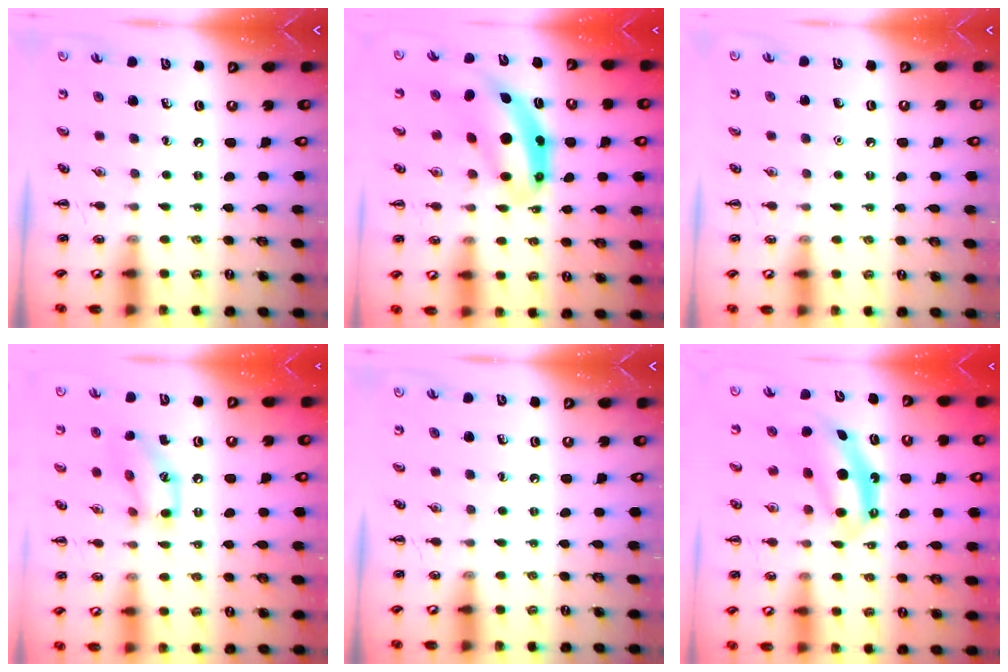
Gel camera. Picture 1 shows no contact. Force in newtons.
{"total": 9.4, "press": 9.1, "slide": 2.5}
{"total": 1.5, "press": 1.5, "slide": 0.1}
{"total": 11.2, "press": 11.2, "slide": 0.9}
{"total": 0.0}
{"total": 6.2, "press": 6.2, "slide": 0.7}